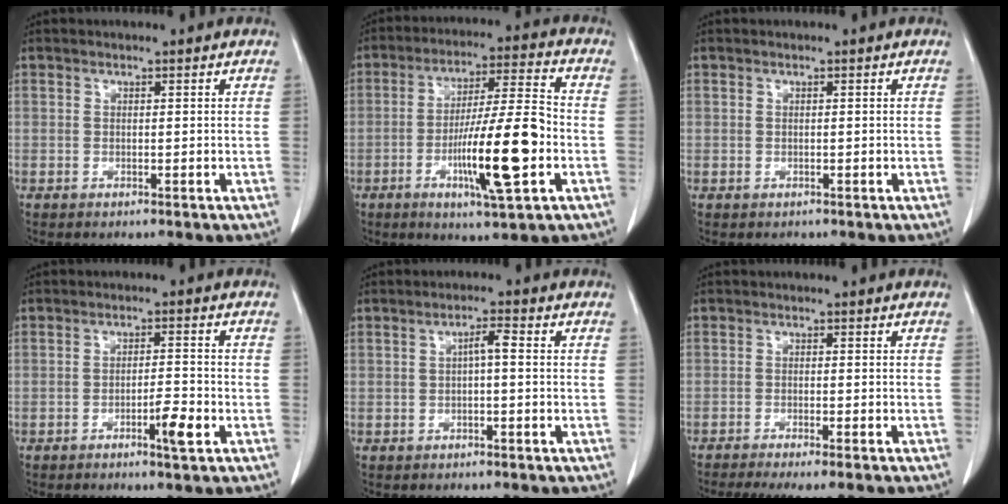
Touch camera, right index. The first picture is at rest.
{"total": 14.5, "force": [-4.1, 1.0, 13.9], "torque": [-0.240, -0.002, -0.068]}
{"total": 0.8, "force": [-0.3, 0.7, 0.0], "torque": [-0.001, 0.005, -0.005]}
{"total": 4.2, "force": [-2.1, 0.4, 3.6], "torque": [-0.056, 0.000, -0.034]}
{"total": 2.3, "force": [-0.1, 0.3, 2.3], "torque": [-0.039, 0.006, -0.001]}
{"total": 11.4, "force": [-9.8, 0.8, 5.7], "torque": [-0.070, -0.016, -0.135]}